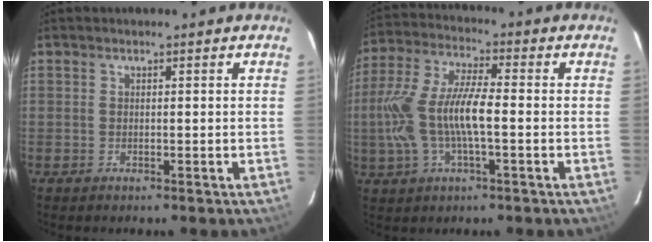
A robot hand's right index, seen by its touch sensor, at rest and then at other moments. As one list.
[{"total": 13.5, "force": [-2.0, 4.2, 12.7], "torque": [-0.267, 0.004, -0.039]}]